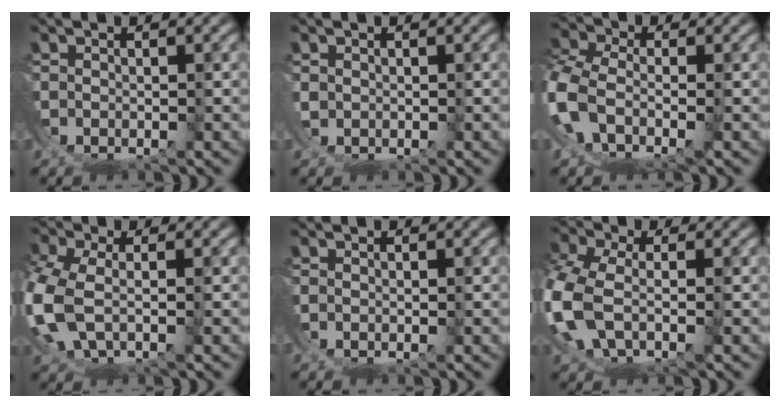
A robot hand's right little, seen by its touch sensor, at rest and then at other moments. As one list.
[{"total": 1.7, "force": [1.2, -0.6, -1.0], "torque": [0.013, 0.000, 0.021]}, {"total": 5.3, "force": [-1.0, 4.2, 3.0], "torque": [-0.119, -0.034, -0.007]}, {"total": 3.3, "force": [0.5, 2.3, 2.3], "torque": [-0.112, -0.024, 0.020]}, {"total": 0.0}, {"total": 4.9, "force": [0.0, 3.6, 3.3], "torque": [-0.137, -0.031, 0.014]}]